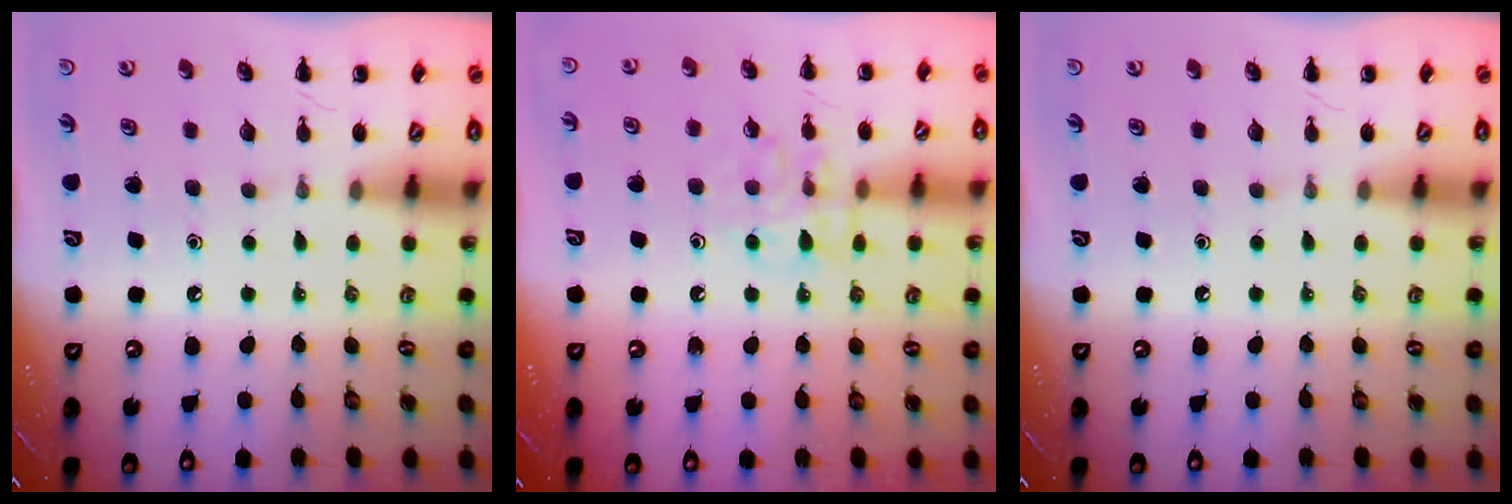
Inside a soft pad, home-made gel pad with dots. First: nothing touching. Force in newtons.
{"total": 9.5, "press": 9.5, "slide": 0.5}
{"total": 0.0}